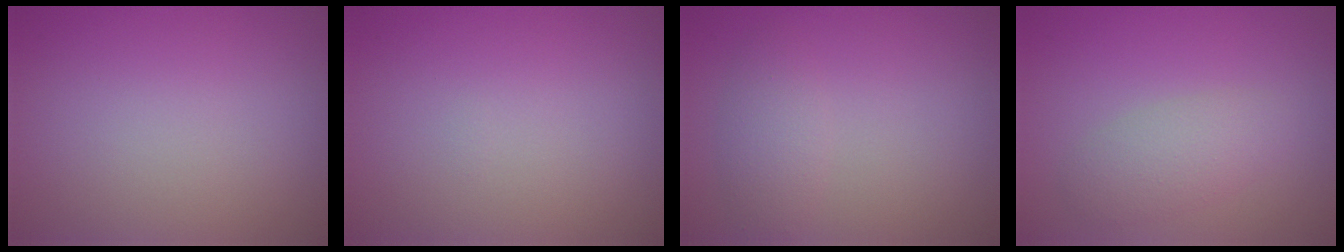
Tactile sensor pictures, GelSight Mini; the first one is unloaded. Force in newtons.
{"total": 0.0}
{"total": 2.0, "press": 2.0, "slide": 0.0}
{"total": 2.5, "press": 2.5, "slide": 0.1}